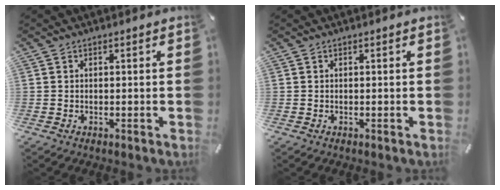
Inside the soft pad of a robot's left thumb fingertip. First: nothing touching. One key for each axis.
{"total": 0.0}